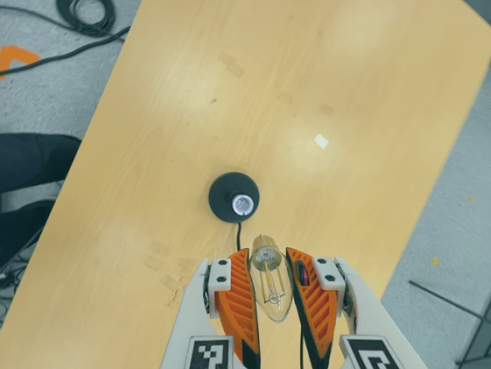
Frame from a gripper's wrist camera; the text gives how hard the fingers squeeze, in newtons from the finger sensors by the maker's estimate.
{"total": 18.4, "left": 20.2, "right": 16.6}